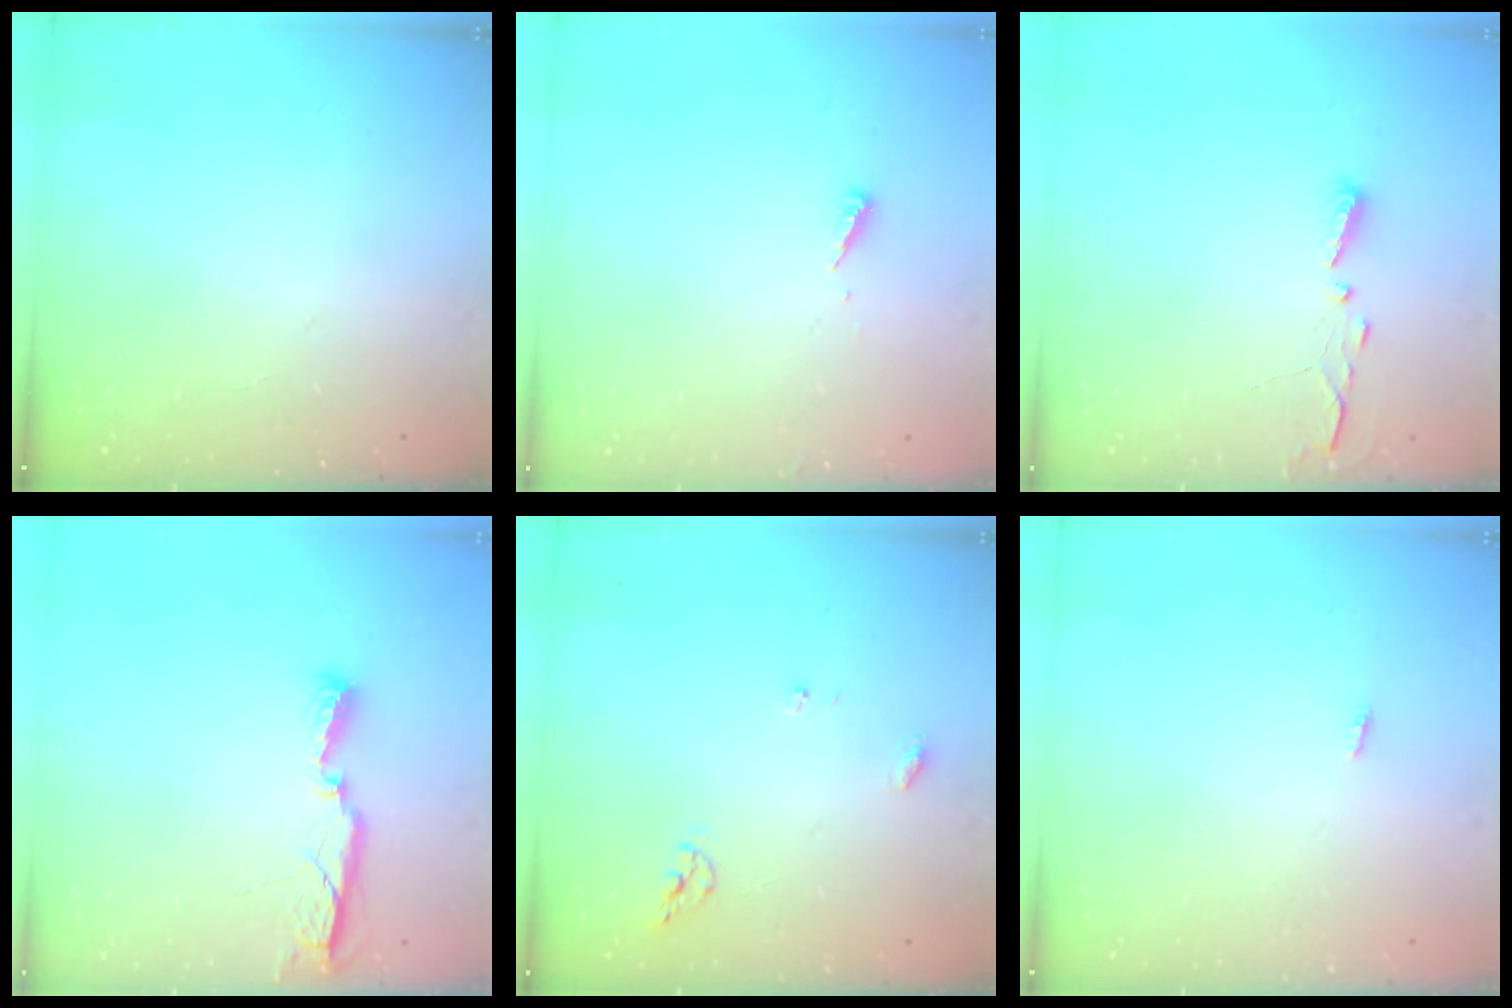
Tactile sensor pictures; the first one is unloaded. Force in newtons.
{"total": 3.5, "press": 3.5, "slide": 0.2}
{"total": 3.1, "press": 3.1, "slide": 0.3}
{"total": 6.6, "press": 6.5, "slide": 1.1}
{"total": 5.9, "press": 5.9, "slide": 0.6}
{"total": 2.8, "press": 1.8, "slide": 2.2}